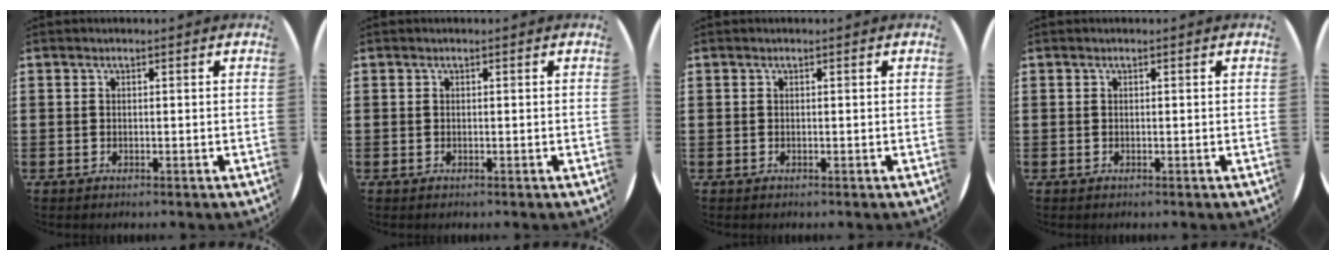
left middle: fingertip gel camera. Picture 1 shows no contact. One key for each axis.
{"total": 0.0}
{"total": 0.0}
{"total": 0.0}